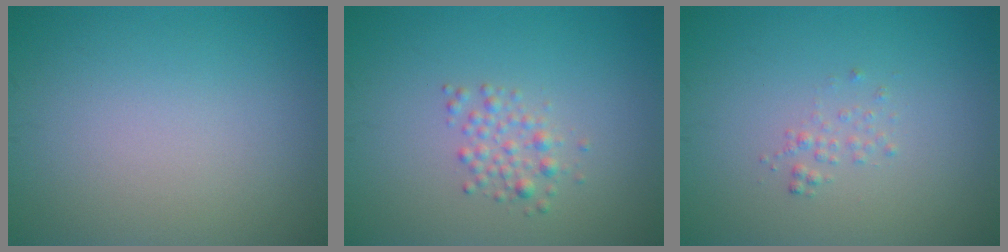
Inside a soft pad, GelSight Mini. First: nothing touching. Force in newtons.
{"total": 1.7, "press": 1.7, "slide": 0.0}
{"total": 0.9, "press": 0.9, "slide": 0.1}